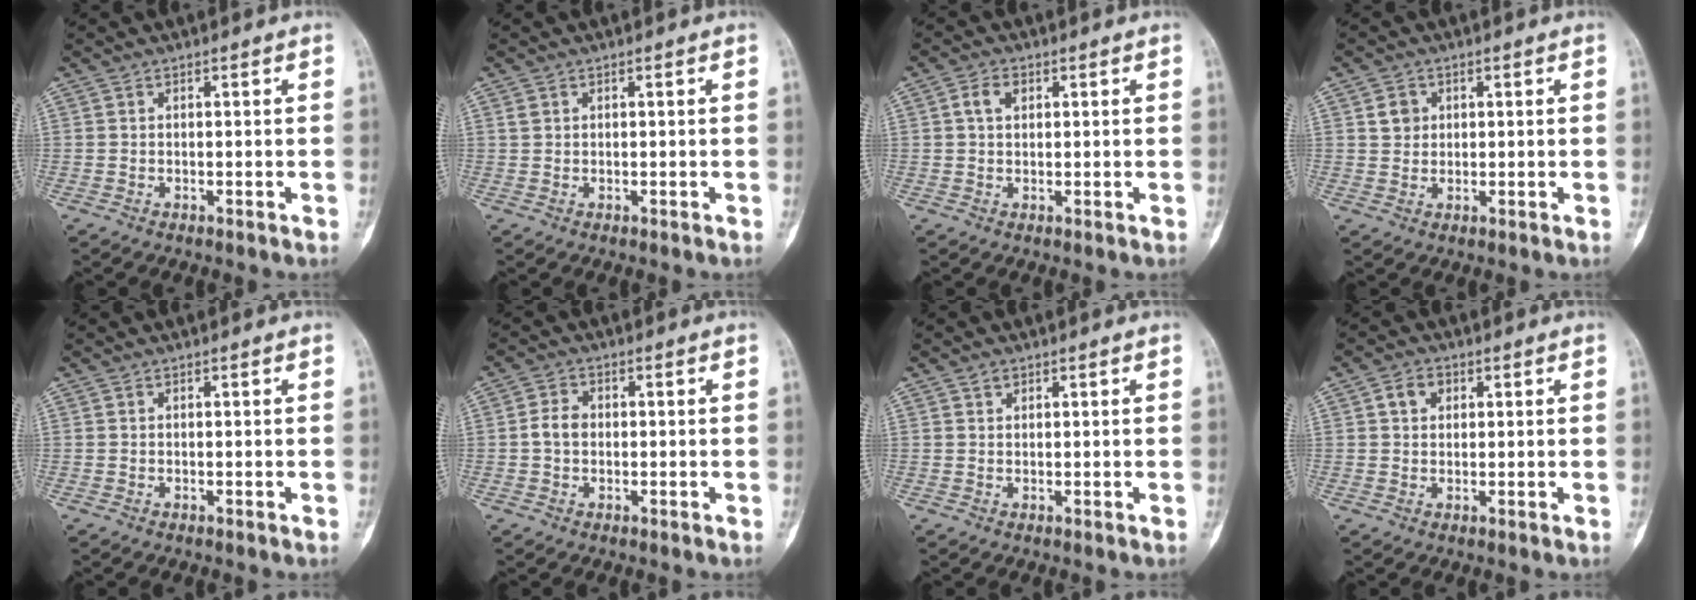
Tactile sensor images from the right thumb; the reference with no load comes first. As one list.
[{"total": 0.9, "force": [0.5, 0.7, 0.3], "torque": [-0.003, 0.004, 0.011]}, {"total": 3.1, "force": [0.9, 2.1, 2.1], "torque": [-0.036, 0.006, 0.016]}, {"total": 3.1, "force": [1.1, 2.7, 1.1], "torque": [-0.003, -0.004, 0.019]}, {"total": 0.0}, {"total": 3.3, "force": [-0.2, 2.5, 2.2], "torque": [-0.039, 0.009, -0.009]}, {"total": 1.2, "force": [0.8, 0.8, 0.5], "torque": [-0.003, -0.003, 0.012]}, {"total": 3.4, "force": [1.1, 2.6, 1.8], "torque": [-0.018, 0.004, 0.019]}]